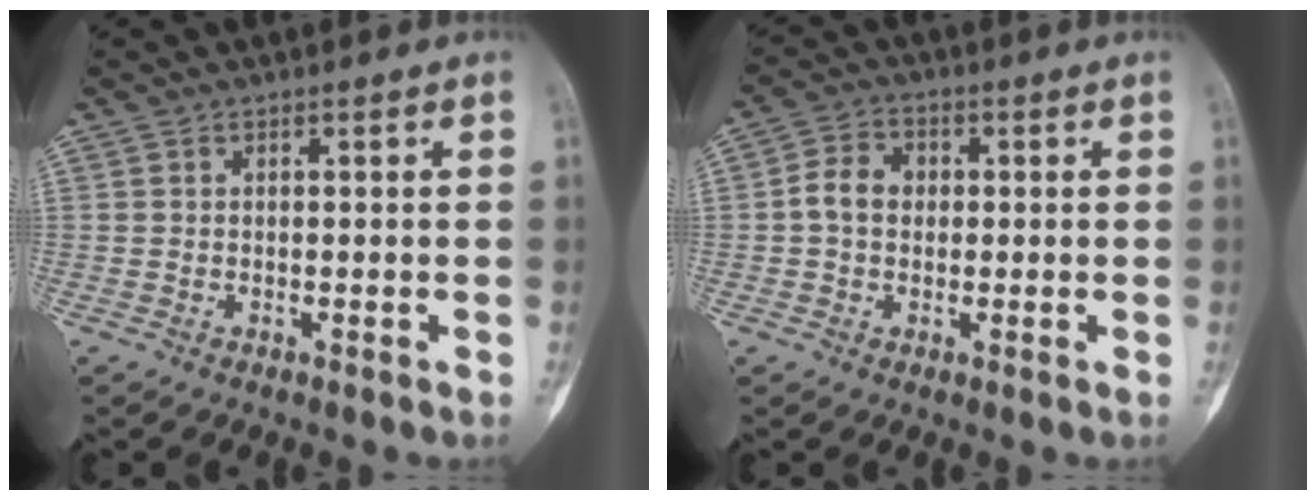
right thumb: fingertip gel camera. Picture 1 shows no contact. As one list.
[{"total": 5.6, "force": [0.1, 4.4, 3.4], "torque": [-0.053, 0.016, -0.007]}]